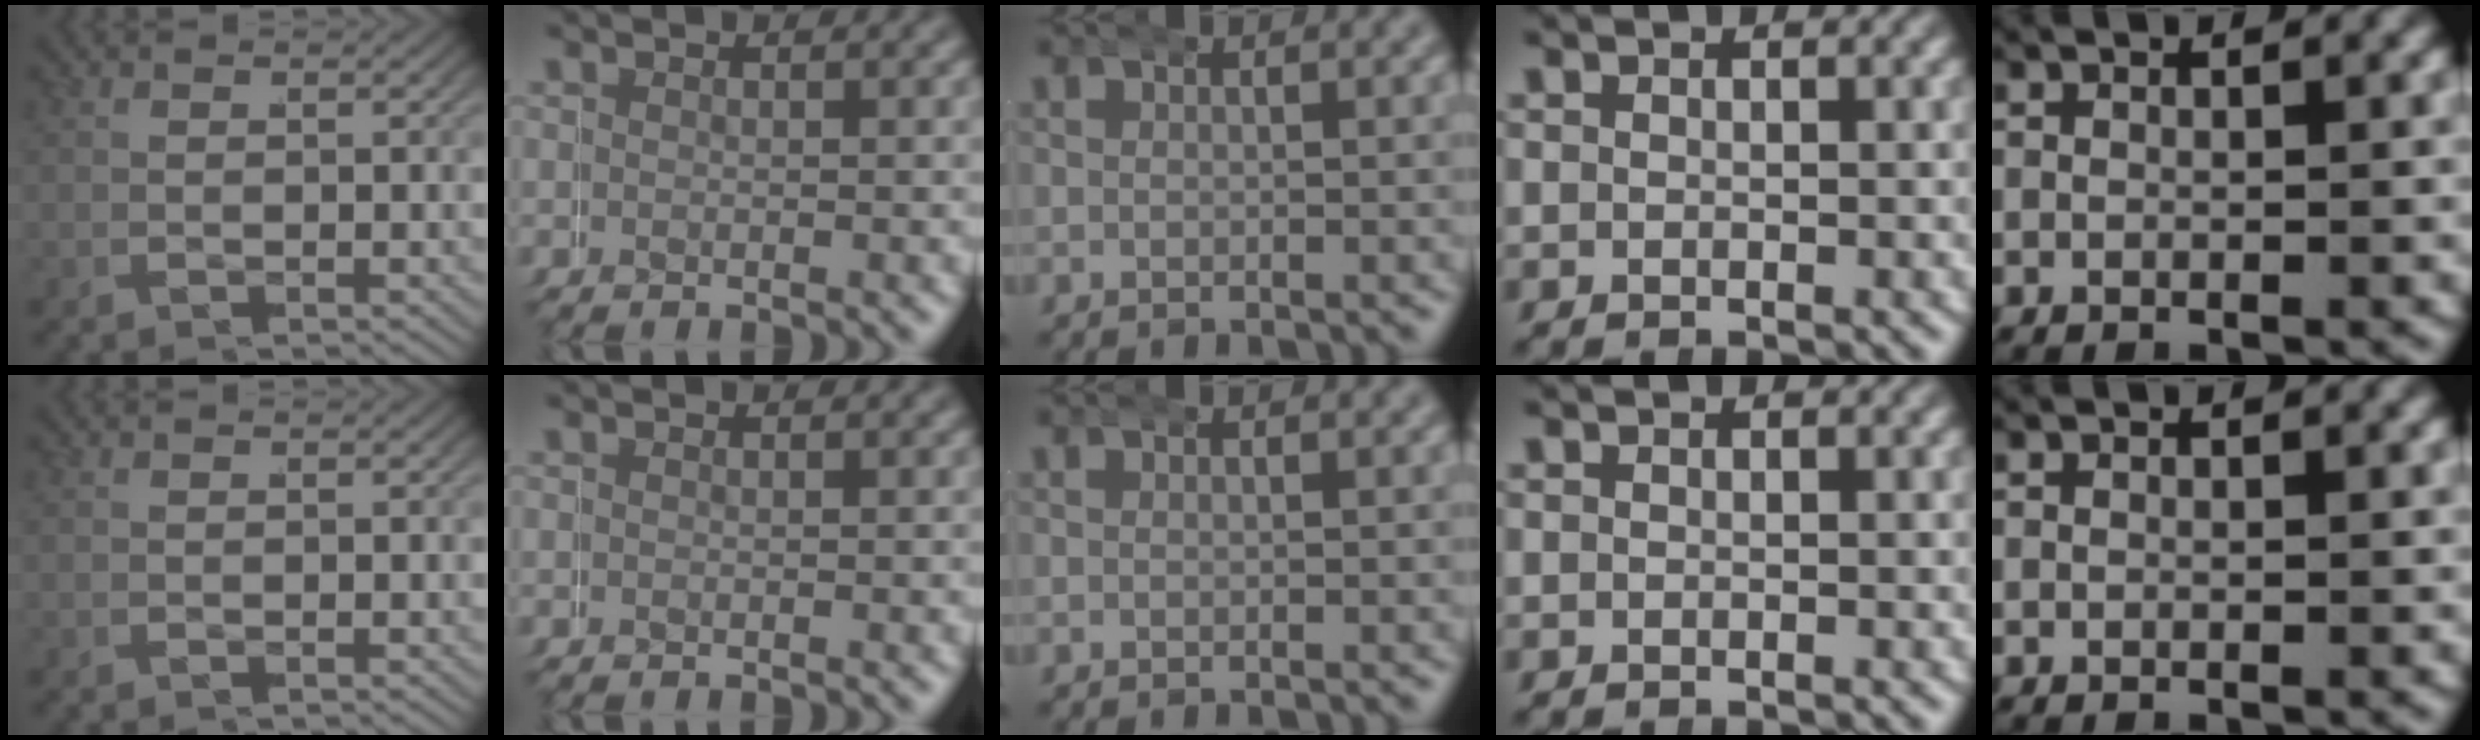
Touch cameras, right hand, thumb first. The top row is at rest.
{}